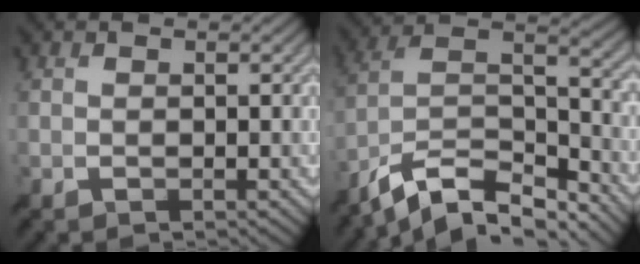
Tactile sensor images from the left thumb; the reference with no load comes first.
{"total": 12.5, "force": [-9.8, 3.9, 6.7], "torque": [-0.146, -0.001, -0.180]}